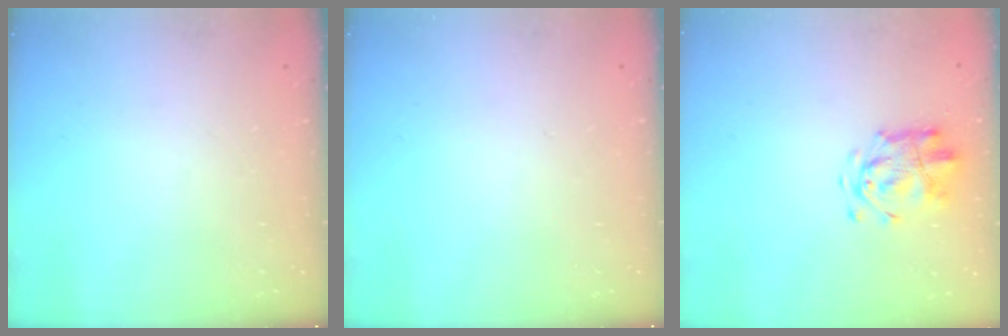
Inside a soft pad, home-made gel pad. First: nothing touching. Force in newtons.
{"total": 0.0}
{"total": 3.8, "press": 3.7, "slide": 0.4}